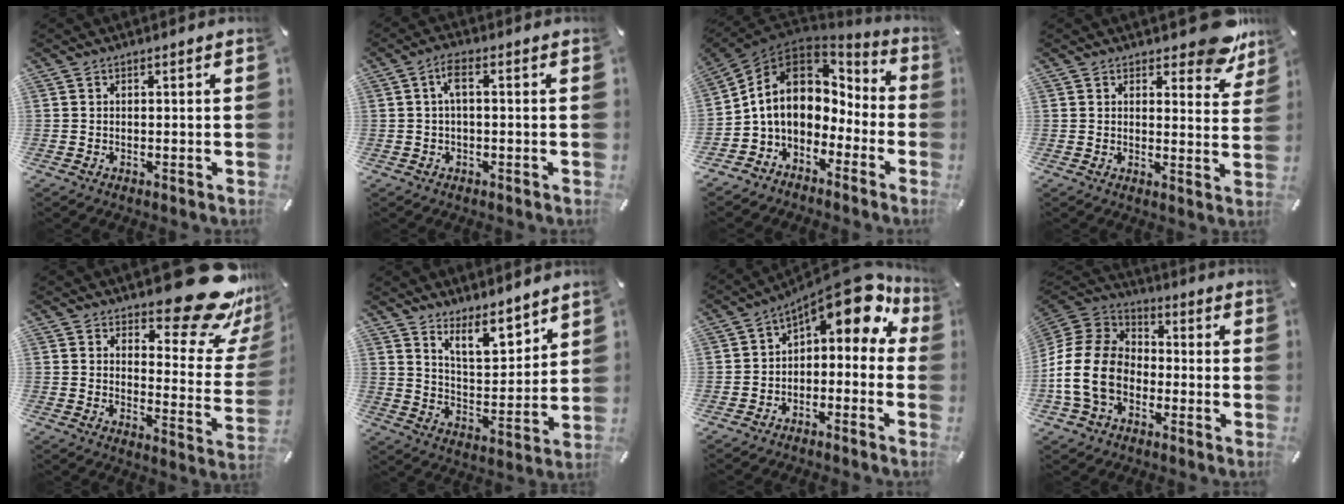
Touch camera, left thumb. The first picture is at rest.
{"total": 3.7, "force": [0.4, 1.4, 3.4], "torque": [-0.068, 0.010, 0.006]}
{"total": 11.8, "force": [0.2, 9.5, 7.1], "torque": [-0.155, 0.002, 0.000]}
{"total": 9.3, "force": [7.1, 4.1, 4.4], "torque": [-0.043, -0.049, 0.123]}
{"total": 20.1, "force": [14.9, 7.2, 11.4], "torque": [-0.125, -0.119, 0.249]}
{"total": 9.7, "force": [8.6, 3.3, 3.1], "torque": [-0.046, -0.066, 0.155]}
{"total": 11.1, "force": [6.0, 5.3, 7.8], "torque": [-0.114, -0.049, 0.103]}
{"total": 15.3, "force": [-4.6, 11.8, 8.7], "torque": [-0.205, 0.036, -0.087]}